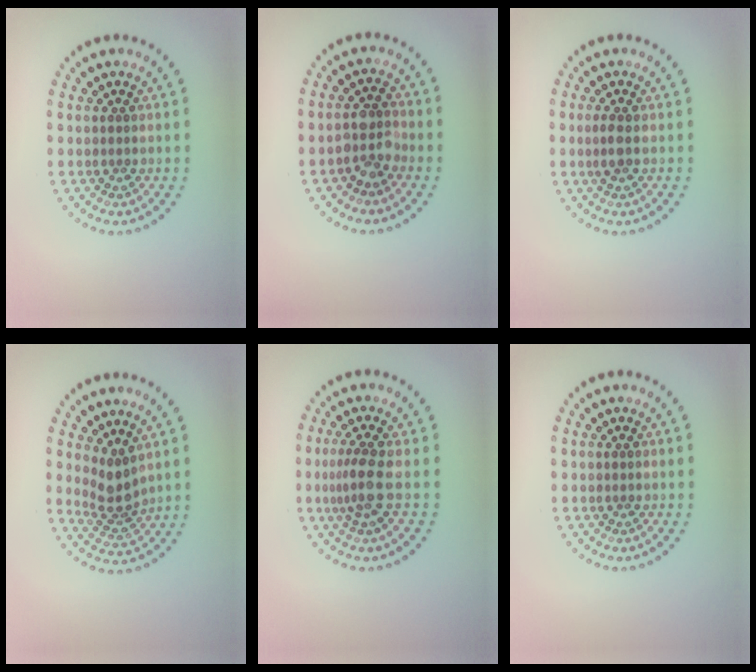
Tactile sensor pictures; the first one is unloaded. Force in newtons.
{"total": 2.4, "press": 2.2, "slide": 1.1}
{"total": 1.2, "press": 1.1, "slide": 0.3}
{"total": 2.9, "press": 2.2, "slide": 1.8}
{"total": 2.7, "press": 2.1, "slide": 1.7}
{"total": 0.0}